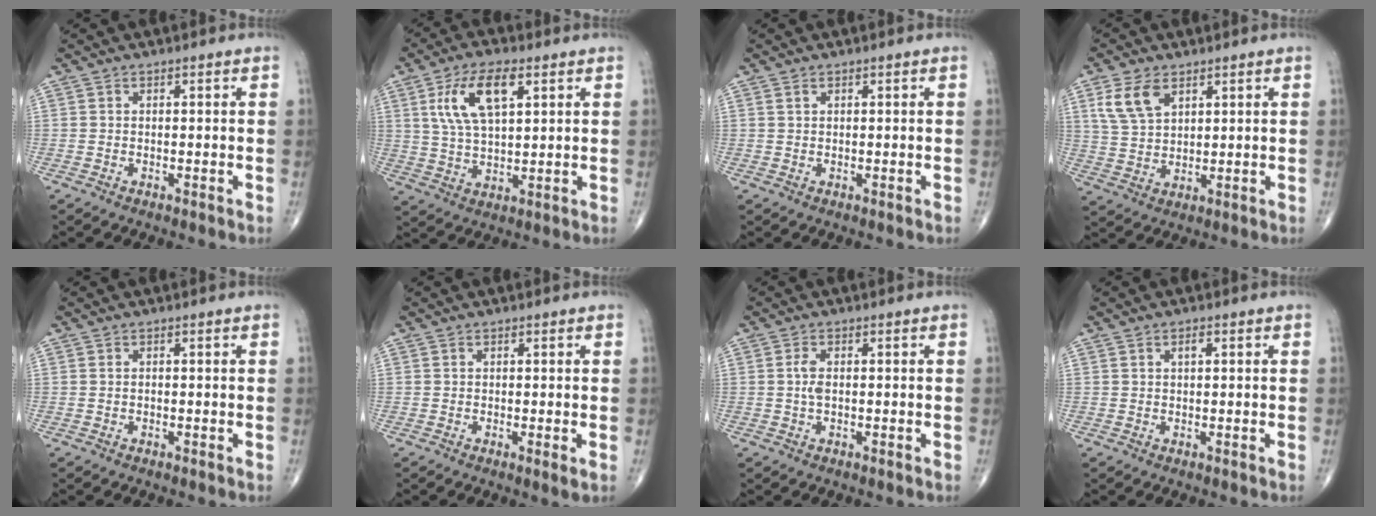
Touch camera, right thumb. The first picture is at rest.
{"total": 11.3, "force": [4.3, 4.9, 9.3], "torque": [-0.176, -0.005, 0.084]}
{"total": 0.6, "force": [0.4, 0.3, 0.3], "torque": [-0.008, 0.002, 0.009]}
{"total": 7.5, "force": [3.7, 4.4, 4.9], "torque": [-0.089, -0.009, 0.080]}
{"total": 0.0}
{"total": 1.5, "force": [-0.2, 0.2, 1.5], "torque": [-0.029, -0.008, -0.005]}
{"total": 2.0, "force": [0.0, 0.9, 1.8], "torque": [-0.043, 0.001, -0.001]}
{"total": 1.1, "force": [0.4, 0.5, 0.9], "torque": [-0.018, 0.001, 0.005]}